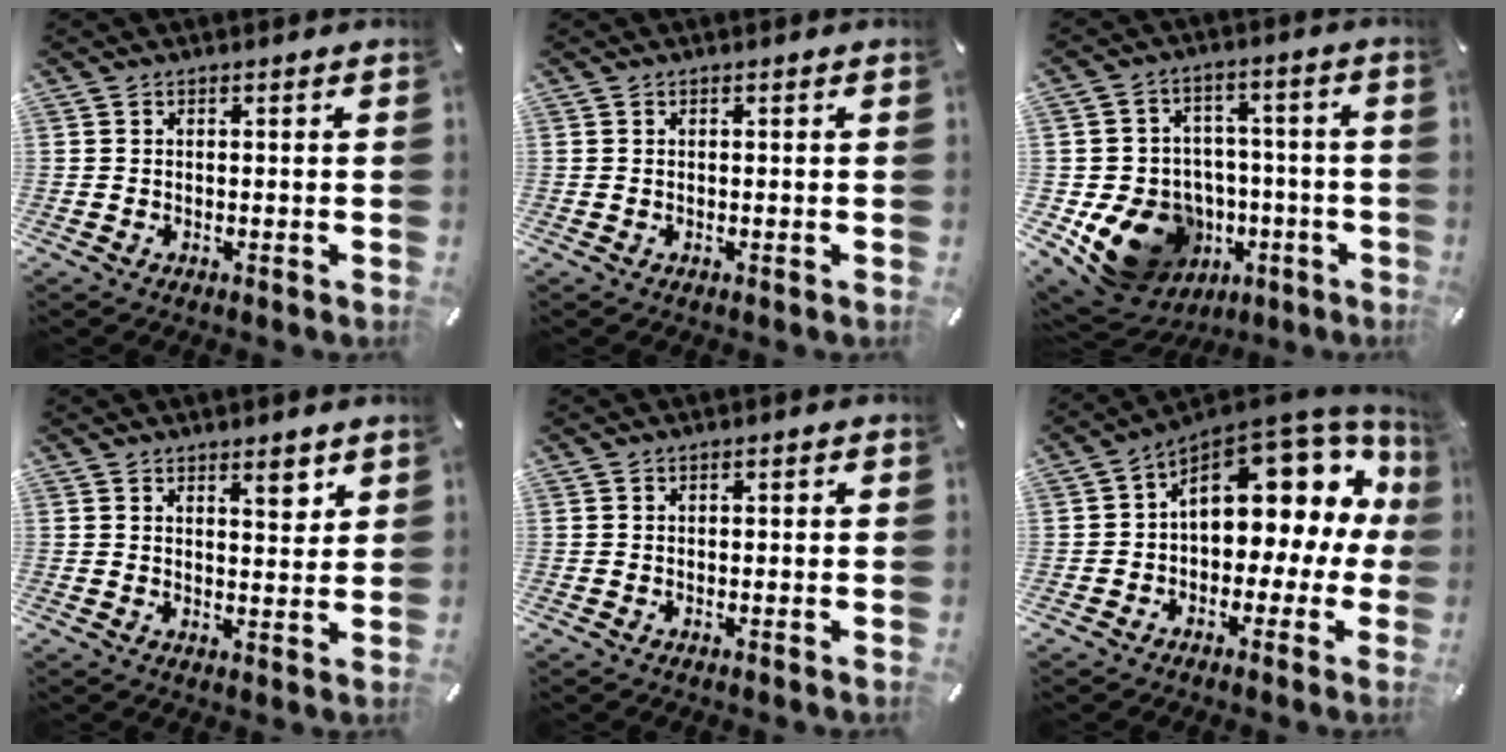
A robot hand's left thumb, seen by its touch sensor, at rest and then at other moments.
{"total": 0.0}
{"total": 16.4, "force": [-6.1, 13.5, 6.9], "torque": [-0.122, 0.034, -0.077]}
{"total": 4.9, "force": [3.3, 1.9, 3.0], "torque": [-0.025, -0.023, 0.050]}
{"total": 0.5, "force": [-0.1, 0.4, 0.4], "torque": [-0.007, 0.001, -0.002]}
{"total": 14.5, "force": [6.4, 9.0, 9.4], "torque": [-0.115, -0.059, 0.105]}